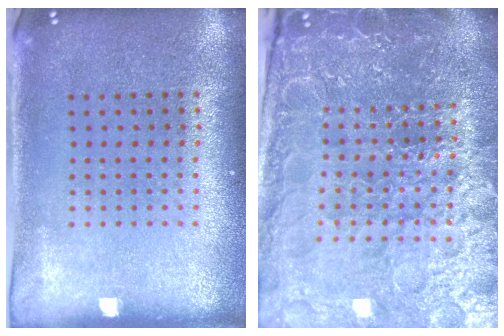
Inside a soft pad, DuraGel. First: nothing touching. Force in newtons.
{"total": 5.8, "press": 5.2, "slide": 2.5}